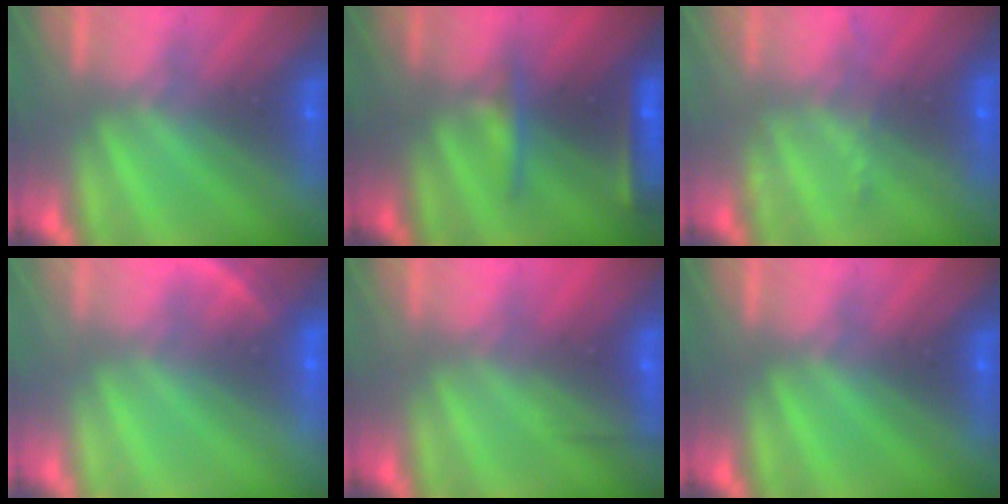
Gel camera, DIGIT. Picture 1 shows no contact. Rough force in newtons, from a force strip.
{"total": 8.3}
{"total": 2.3}
{"total": 8.1}
{"total": 2.5}
{"total": 0.0}